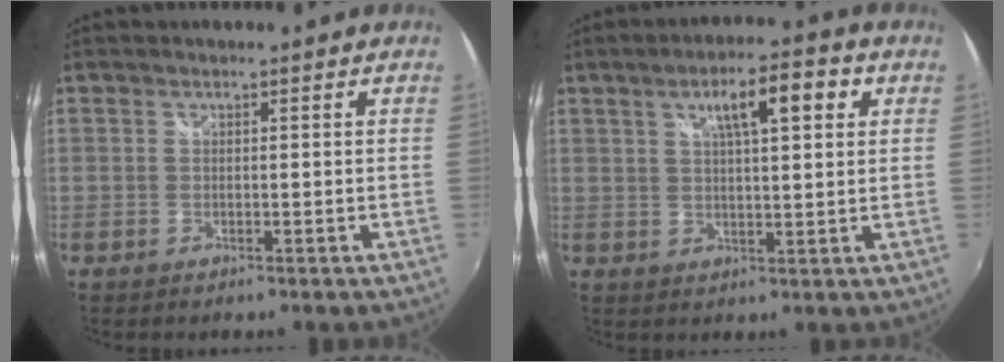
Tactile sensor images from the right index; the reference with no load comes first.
{"total": 9.1, "force": [3.8, 2.4, 8.0], "torque": [-0.128, 0.018, 0.060]}